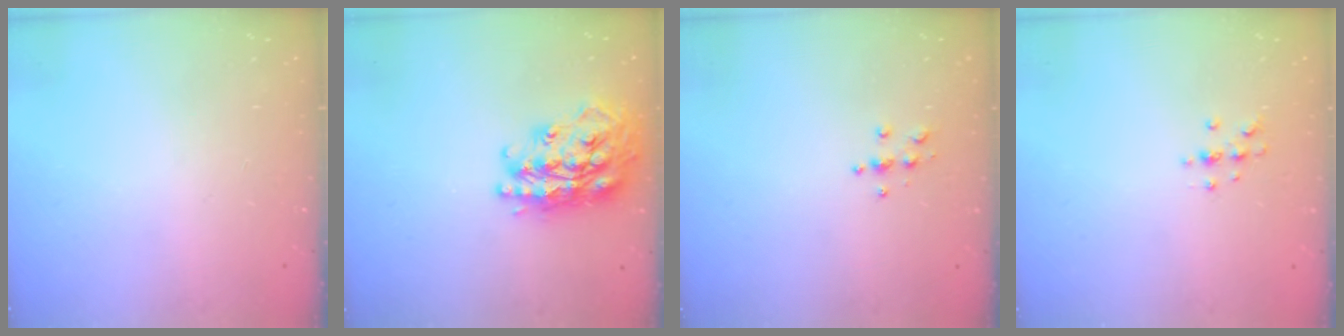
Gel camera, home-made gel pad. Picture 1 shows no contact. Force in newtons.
{"total": 25.6, "press": 25.5, "slide": 2.2}
{"total": 3.9, "press": 3.9, "slide": 0.5}
{"total": 4.1, "press": 4.1, "slide": 0.4}